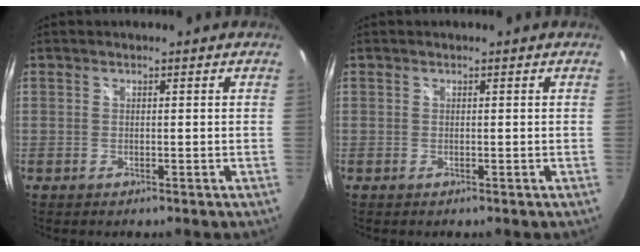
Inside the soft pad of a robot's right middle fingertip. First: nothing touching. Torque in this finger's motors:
{"motor_torque": [0.00, 0.00, 0.00, 0.00]}